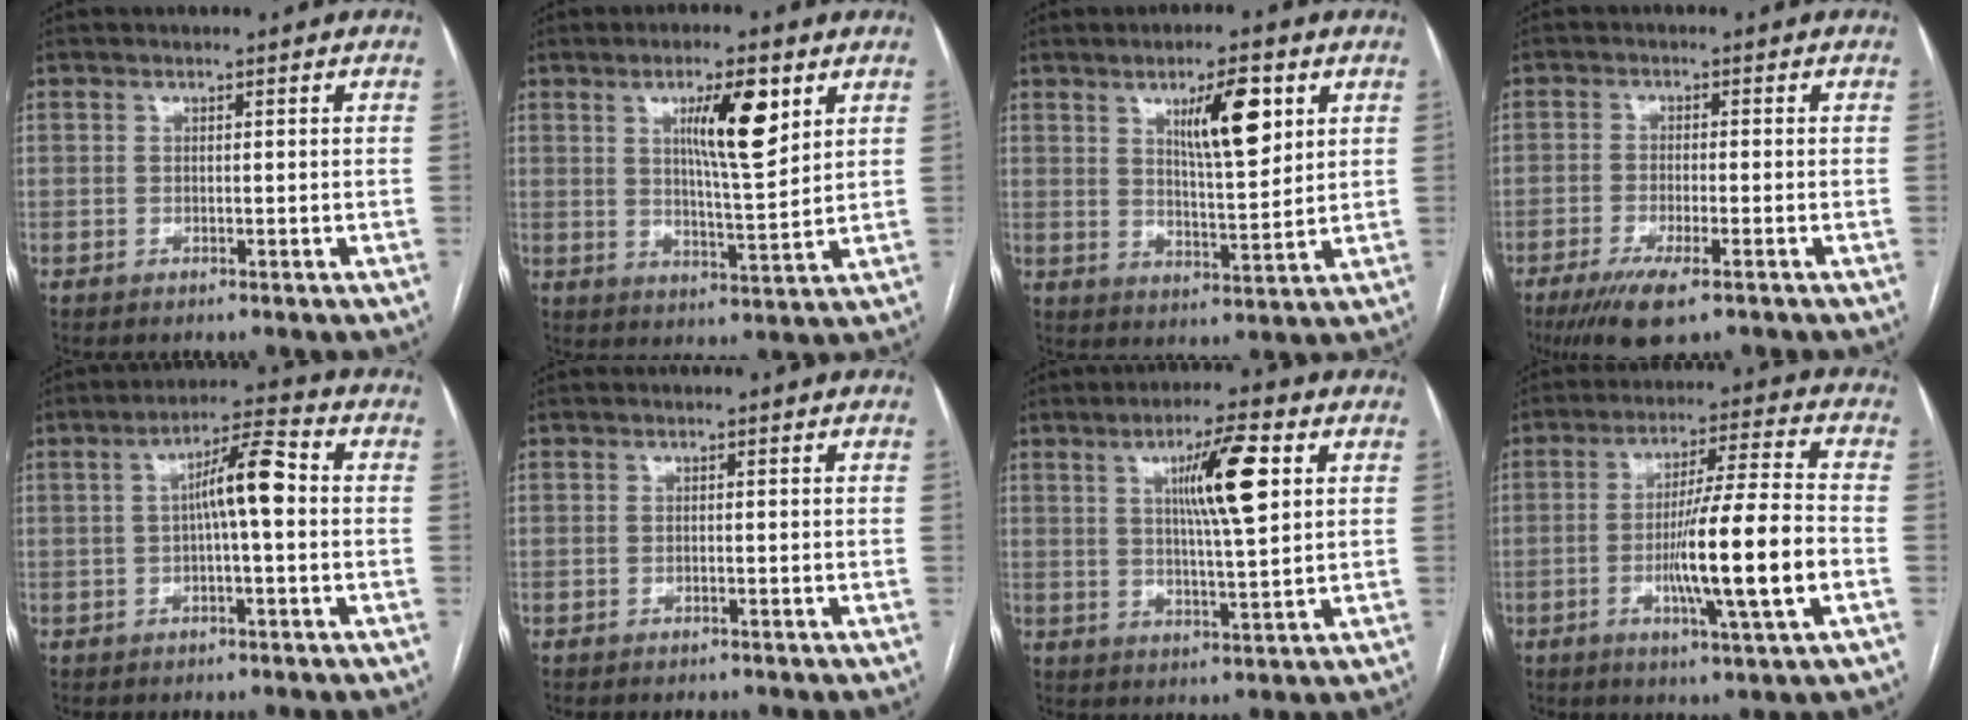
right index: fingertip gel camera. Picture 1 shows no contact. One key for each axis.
{"total": 9.3, "fx": 4.1, "fy": 1.3, "fz": 8.2, "tx": -0.137, "ty": -0.004, "tz": 0.067}
{"total": 9.3, "fx": 4.1, "fy": 1.9, "fz": 8.1, "tx": -0.134, "ty": -0.002, "tz": 0.069}
{"total": 7.6, "fx": -4.8, "fy": 1.0, "fz": 5.8, "tx": -0.104, "ty": -0.019, "tz": -0.077}
{"total": 7.1, "fx": 0.1, "fy": 0.9, "fz": 7.1, "tx": -0.120, "ty": 0.022, "tz": 0.000}
{"total": 1.1, "fx": -1.1, "fy": 0.3, "fz": 0.3, "tx": -0.009, "ty": -0.001, "tz": -0.014}
{"total": 9.8, "fx": 3.2, "fy": 0.7, "fz": 9.2, "tx": -0.154, "ty": 0.004, "tz": 0.050}
{"total": 14.0, "fx": -3.4, "fy": -0.3, "fz": 13.5, "tx": -0.233, "ty": -0.007, "tz": -0.060}